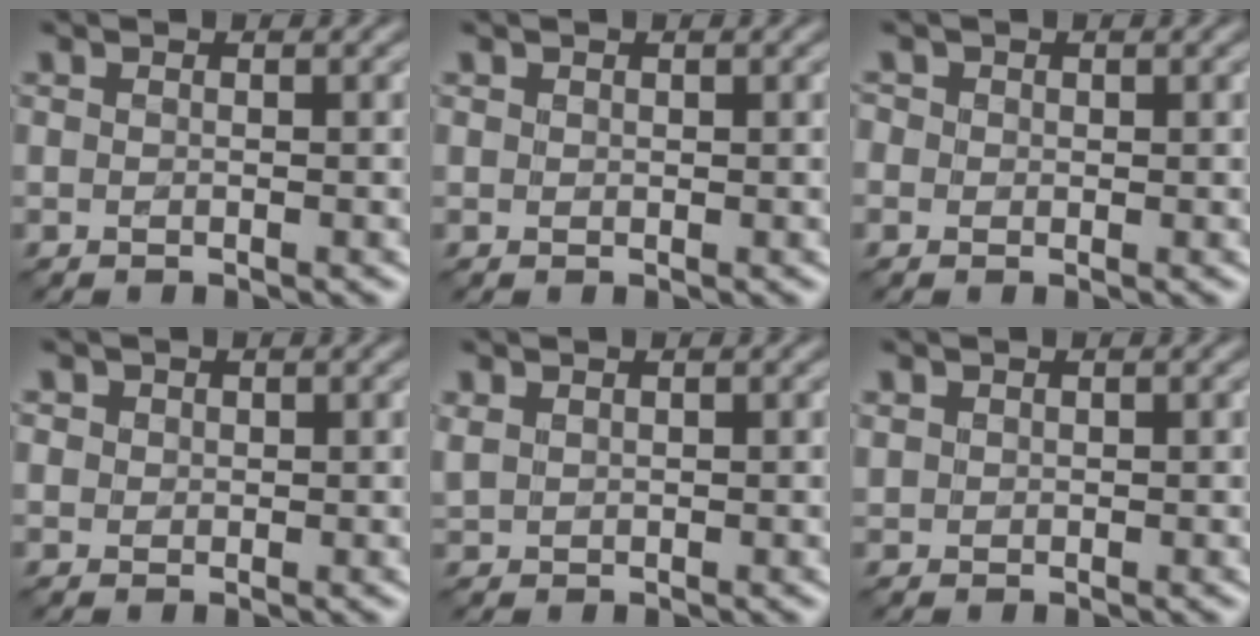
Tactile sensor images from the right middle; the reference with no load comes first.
{"total": 1.0, "force": [0.4, -0.5, -0.8], "torque": [0.010, 0.006, 0.012]}
{"total": 0.8, "force": [0.1, 0.7, -0.3], "torque": [0.012, 0.009, -0.002]}
{"total": 0.9, "force": [0.4, 0.6, -0.5], "torque": [0.014, 0.002, 0.010]}
{"total": 0.8, "force": [0.4, 0.7, 0.1], "torque": [-0.010, 0.003, 0.021]}
{"total": 0.6, "force": [0.3, 0.3, -0.4], "torque": [0.004, 0.003, 0.012]}